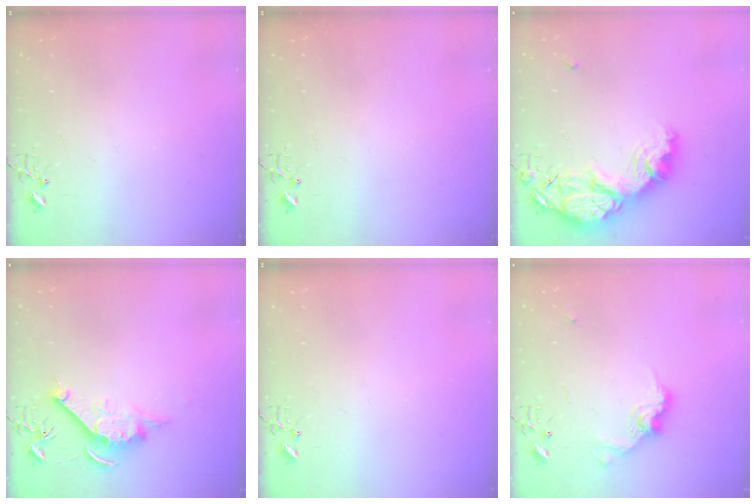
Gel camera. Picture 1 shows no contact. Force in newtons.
{"total": 0.0}
{"total": 20.5, "press": 20.5, "slide": 1.5}
{"total": 10.7, "press": 10.7, "slide": 1.1}
{"total": 0.0}
{"total": 11.8, "press": 11.8, "slide": 0.6}